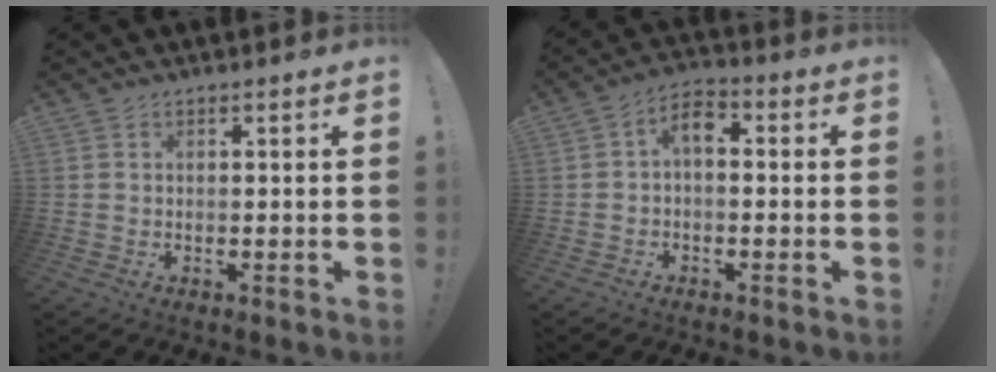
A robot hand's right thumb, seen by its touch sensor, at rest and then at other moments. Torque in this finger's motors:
{"motor_torque": [0.19, 0.05, 0.03, 0.00, 0.00]}